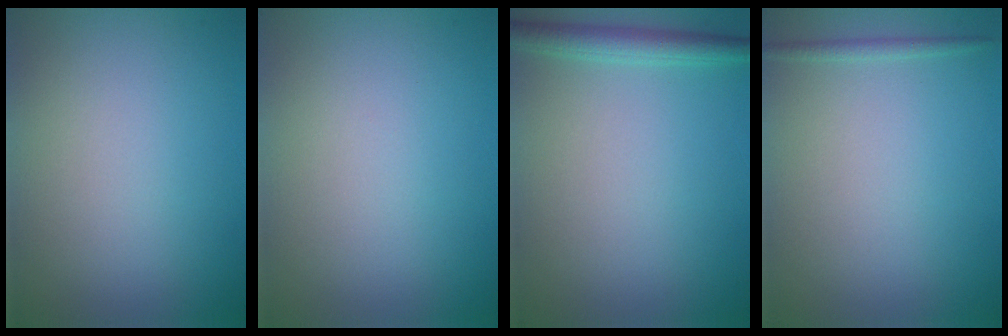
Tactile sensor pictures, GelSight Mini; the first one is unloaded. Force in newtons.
{"total": 0.0}
{"total": 2.3, "press": 2.3, "slide": 0.1}
{"total": 0.8, "press": 0.8, "slide": 0.1}